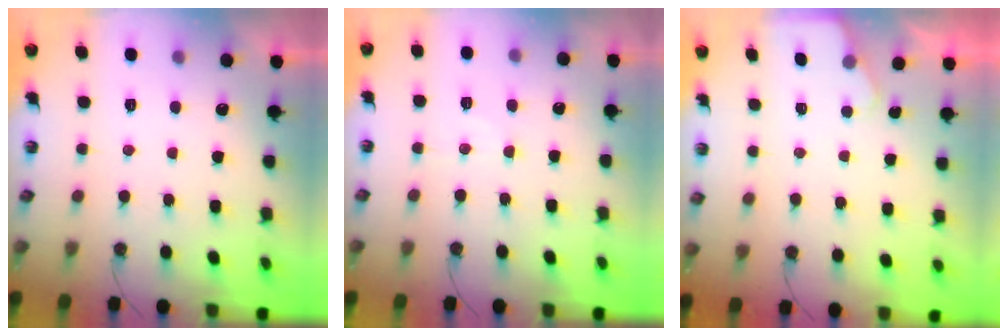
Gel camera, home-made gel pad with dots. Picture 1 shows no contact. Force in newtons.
{"total": 6.6, "press": 6.5, "slide": 0.6}
{"total": 1.7, "press": 1.6, "slide": 0.2}